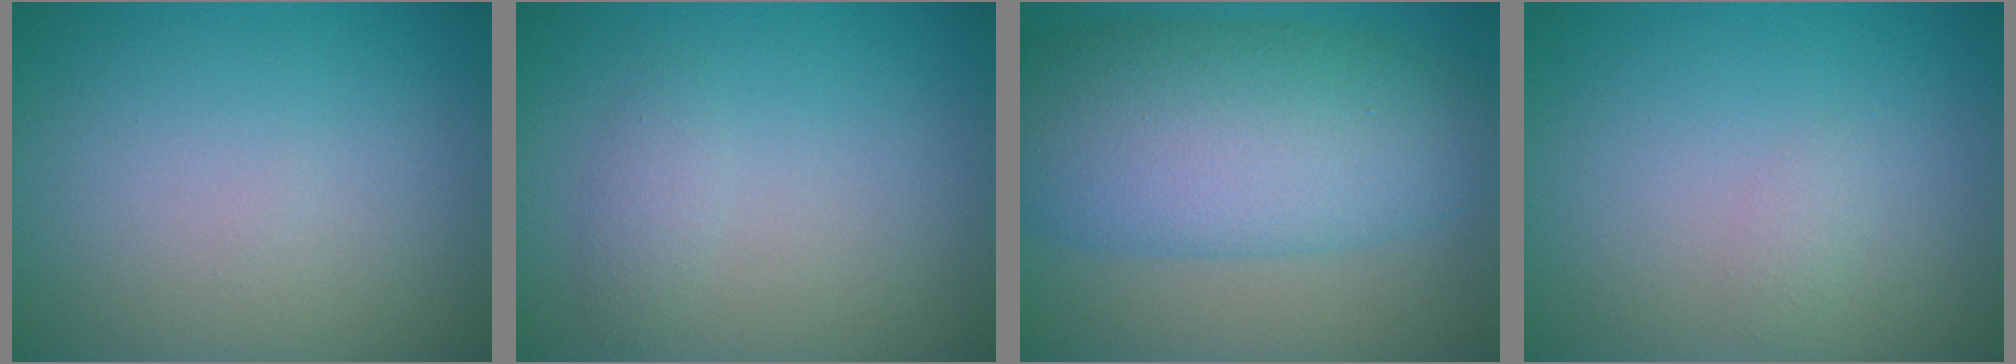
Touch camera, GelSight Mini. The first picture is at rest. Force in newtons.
{"total": 1.2, "press": 1.2, "slide": 0.0}
{"total": 10.9, "press": 10.9, "slide": 0.3}
{"total": 0.8, "press": 0.8, "slide": 0.0}